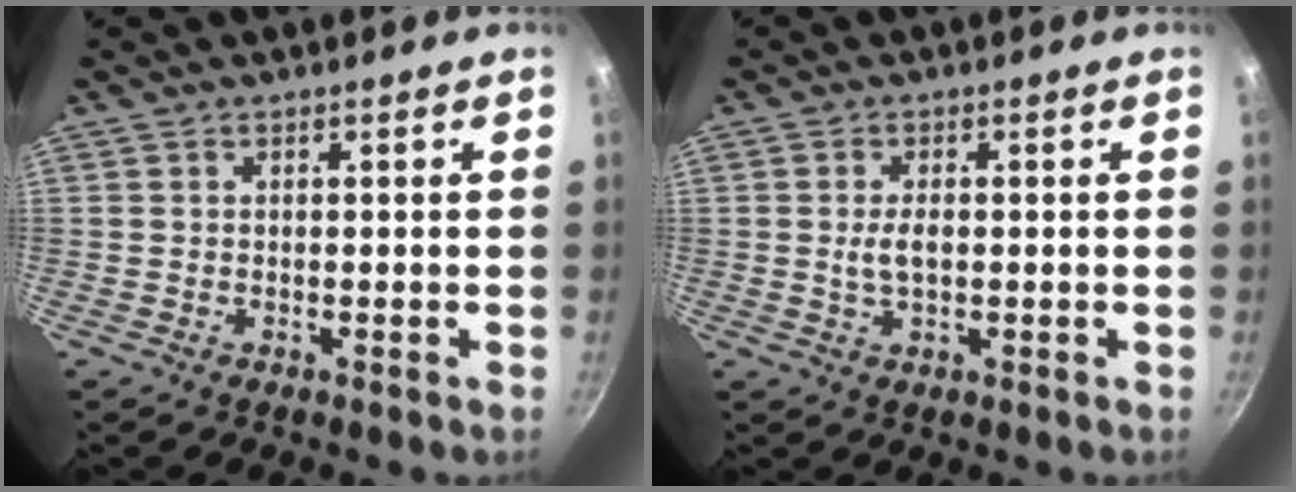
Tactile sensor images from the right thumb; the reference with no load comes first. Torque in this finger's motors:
{"motor_torque": [0.18, -0.02, 0.53, 0.30, 0.02]}